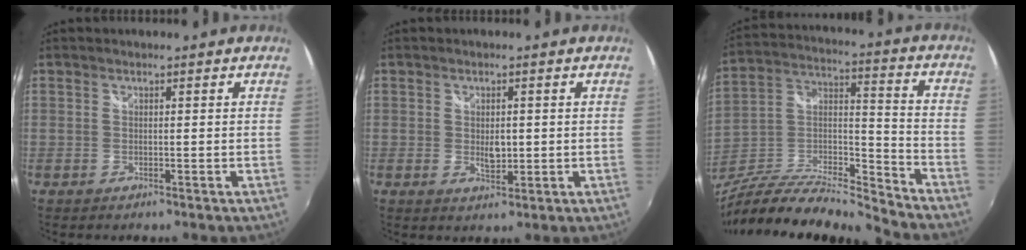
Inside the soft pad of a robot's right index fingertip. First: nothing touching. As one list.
[{"total": 3.3, "force": [0.0, 1.9, 2.6], "torque": [-0.040, -0.004, 0.002]}, {"total": 17.6, "force": [-15.4, 1.8, 8.3], "torque": [-0.163, -0.001, -0.286]}]